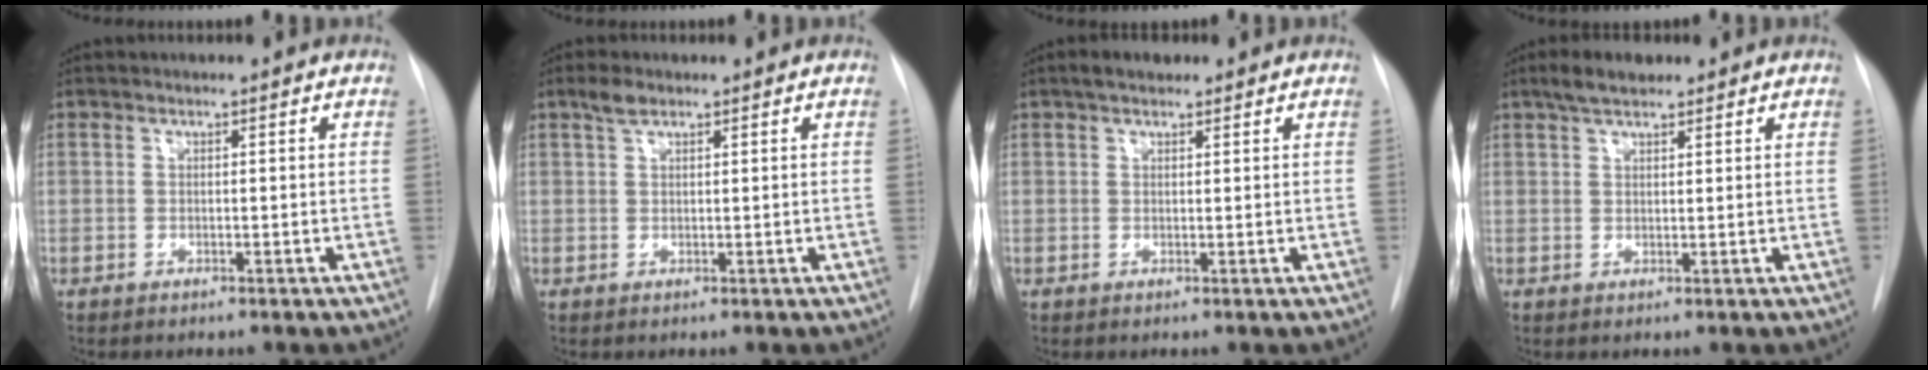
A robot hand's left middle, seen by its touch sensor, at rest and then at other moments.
{"total": 2.0, "force": [1.4, 0.8, 1.1], "torque": [-0.027, 0.008, 0.028]}
{"total": 2.7, "force": [2.0, 1.3, 1.4], "torque": [-0.029, 0.013, 0.030]}
{"total": 4.1, "force": [3.0, 1.5, 2.3], "torque": [-0.052, 0.012, 0.053]}